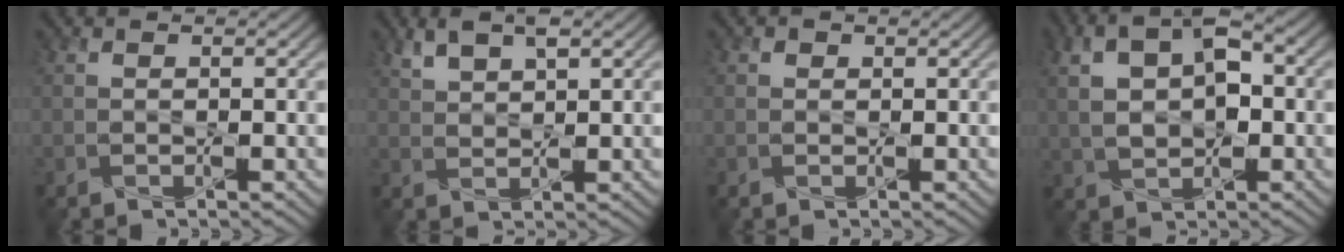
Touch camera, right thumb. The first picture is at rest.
{"total": 3.9, "force": [2.4, 1.5, 2.8], "torque": [-0.068, 0.005, 0.050]}
{"total": 0.6, "force": [0.2, 0.5, 0.1], "torque": [0.001, -0.005, 0.002]}
{"total": 8.2, "force": [1.1, 4.7, 6.6], "torque": [-0.135, 0.009, 0.014]}